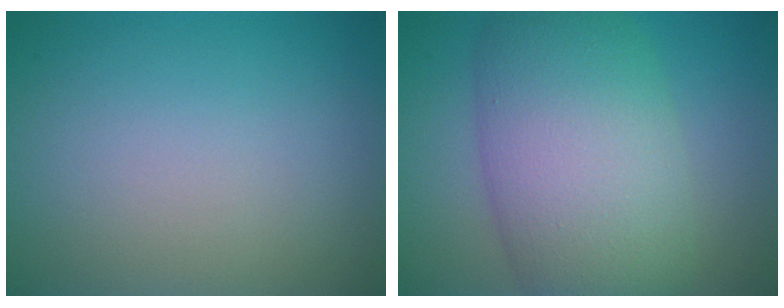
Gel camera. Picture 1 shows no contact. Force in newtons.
{"total": 10.7, "press": 10.6, "slide": 0.6}